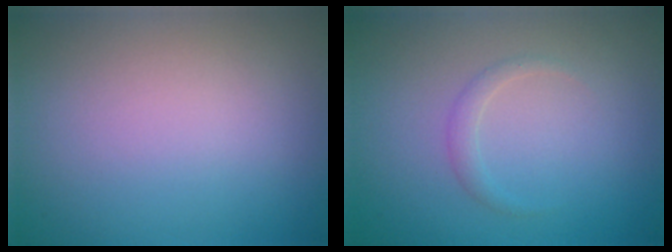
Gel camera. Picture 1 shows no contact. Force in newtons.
{"total": 1.1, "press": 1.1, "slide": 0.0}